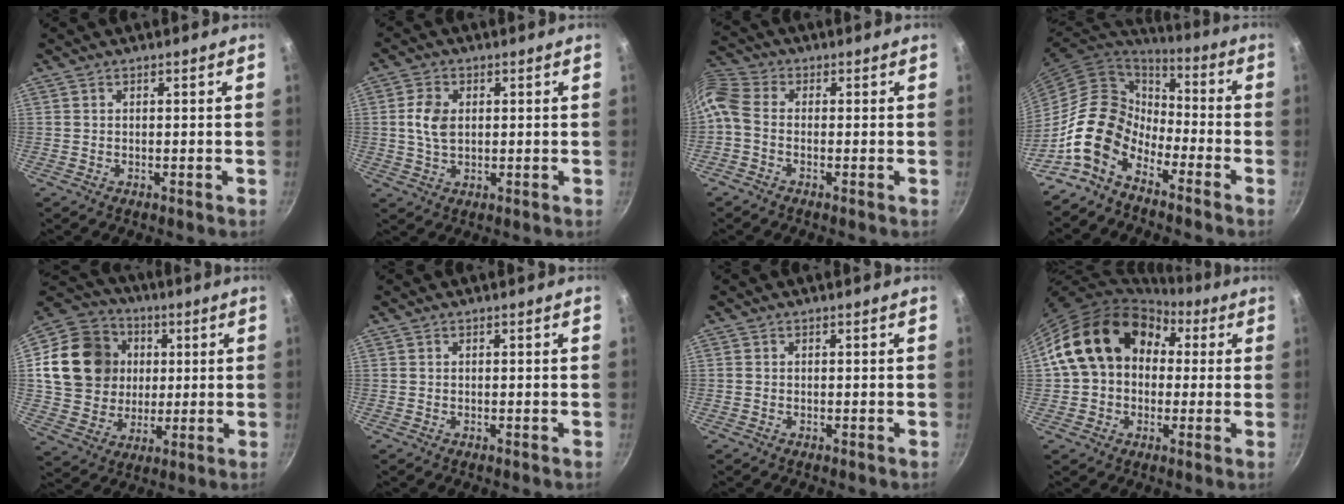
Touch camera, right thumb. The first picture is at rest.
{"total": 5.7, "force": [0.8, 3.7, 4.2], "torque": [-0.073, 0.003, 0.016]}
{"total": 7.8, "force": [-1.5, 5.5, 5.3], "torque": [-0.127, 0.025, -0.050]}
{"total": 13.7, "force": [-8.1, 8.5, 7.1], "torque": [-0.094, 0.070, -0.174]}
{"total": 19.3, "force": [3.3, 16.7, 9.2], "torque": [-0.153, 0.014, 0.064]}
{"total": 0.0}
{"total": 0.0}
{"total": 17.1, "force": [3.5, 13.4, 10.1], "torque": [-0.137, 0.041, 0.051]}